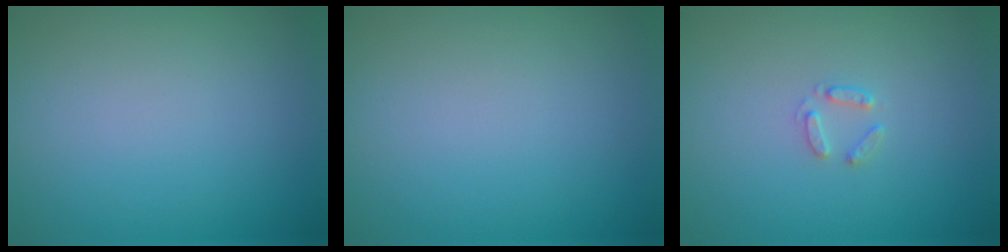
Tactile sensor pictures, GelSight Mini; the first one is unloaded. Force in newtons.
{"total": 0.0}
{"total": 1.1, "press": 1.1, "slide": 0.2}